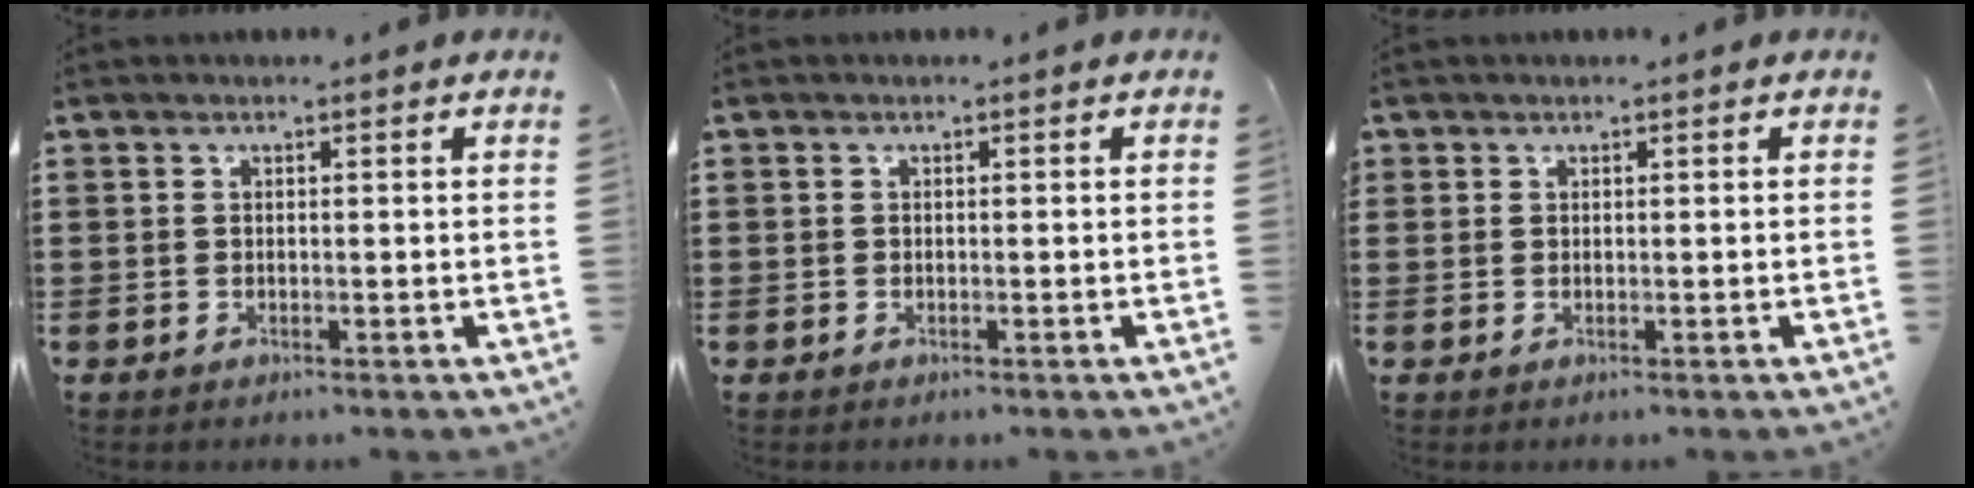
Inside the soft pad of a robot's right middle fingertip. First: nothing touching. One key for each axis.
{"total": 0.7, "fx": -0.2, "fy": 0.7, "fz": 0.0, "tx": -0.002, "ty": 0.004, "tz": -0.005}
{"total": 0.8, "fx": 0.4, "fy": 0.6, "fz": 0.0, "tx": -0.001, "ty": 0.004, "tz": 0.009}